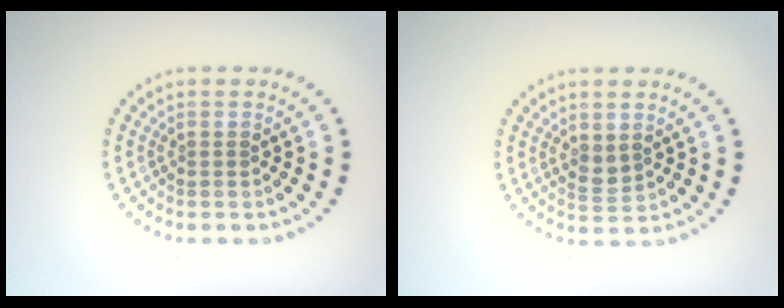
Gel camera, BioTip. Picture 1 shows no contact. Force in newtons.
{"total": 1.6, "press": 1.4, "slide": 0.6}